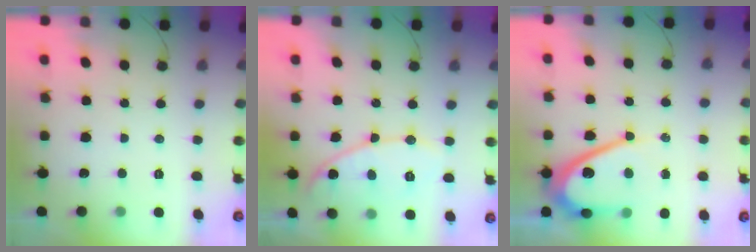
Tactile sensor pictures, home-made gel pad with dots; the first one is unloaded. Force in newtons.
{"total": 10.5, "press": 10.5, "slide": 0.8}
{"total": 11.8, "press": 11.7, "slide": 1.1}